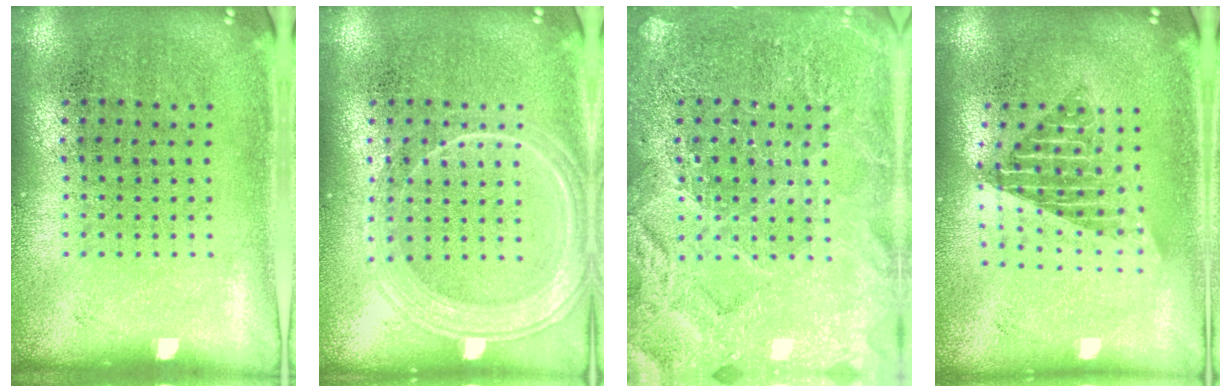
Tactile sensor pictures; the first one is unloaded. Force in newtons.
{"total": 2.8, "press": 2.8, "slide": 0.5}
{"total": 3.5, "press": 3.5, "slide": 0.4}
{"total": 1.6, "press": 1.3, "slide": 0.9}